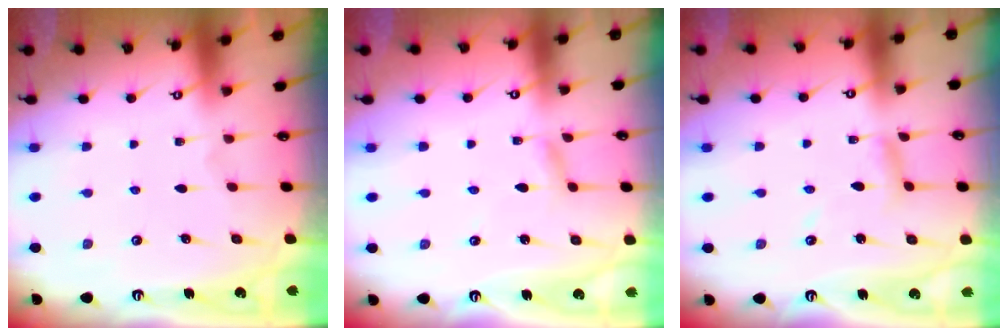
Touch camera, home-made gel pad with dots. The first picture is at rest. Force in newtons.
{"total": 1.7, "press": 1.7, "slide": 0.2}
{"total": 6.6, "press": 6.6, "slide": 0.5}